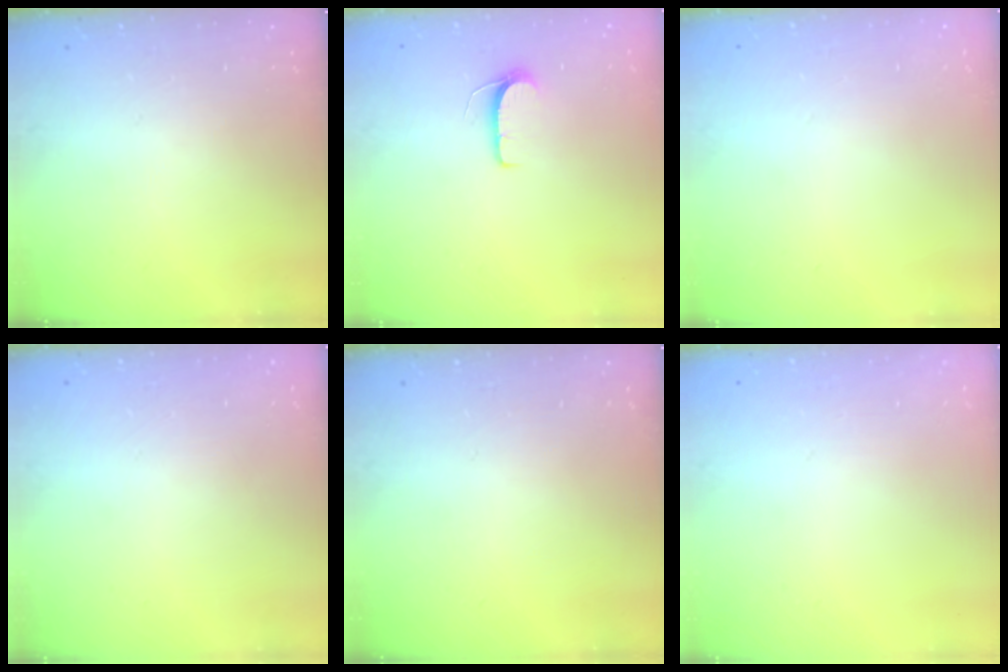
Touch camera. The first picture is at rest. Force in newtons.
{"total": 6.1, "press": 6.1, "slide": 0.5}
{"total": 0.0}
{"total": 0.0}
{"total": 0.0}
{"total": 0.0}